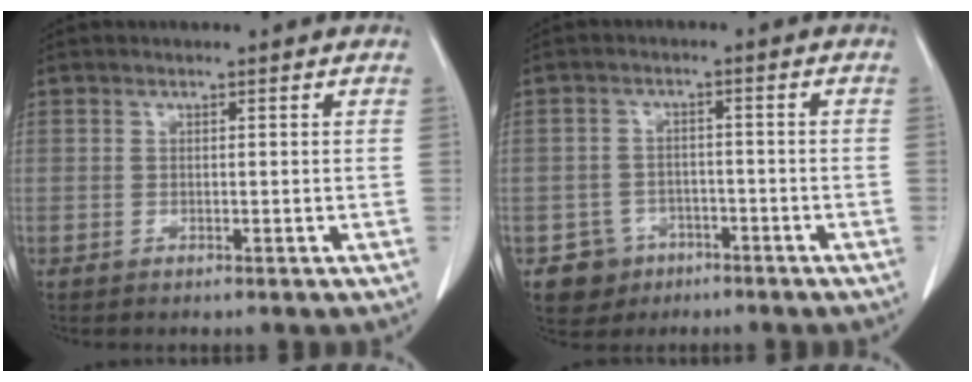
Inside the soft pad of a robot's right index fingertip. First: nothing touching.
{"total": 4.9, "force": [-2.7, 4.1, 0.2], "torque": [0.002, 0.015, -0.038]}